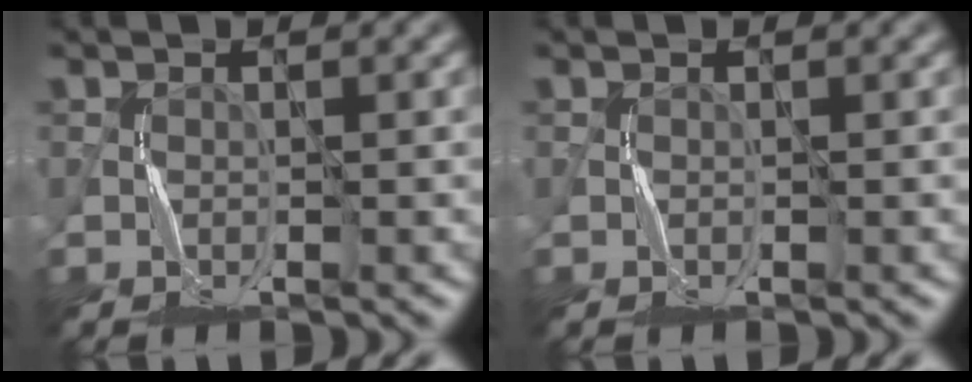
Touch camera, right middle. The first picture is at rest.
{"total": 0.0}